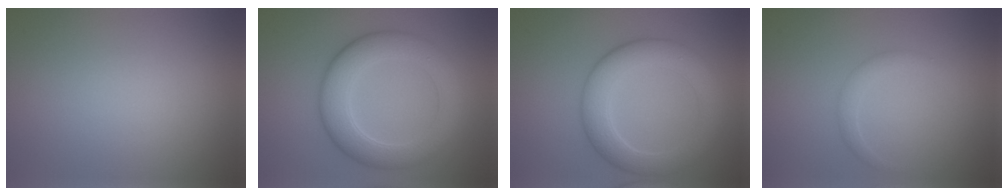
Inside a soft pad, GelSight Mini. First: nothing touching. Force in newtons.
{"total": 6.4, "press": 6.4, "slide": 0.3}
{"total": 5.7, "press": 5.7, "slide": 0.4}
{"total": 1.4, "press": 1.4, "slide": 0.0}